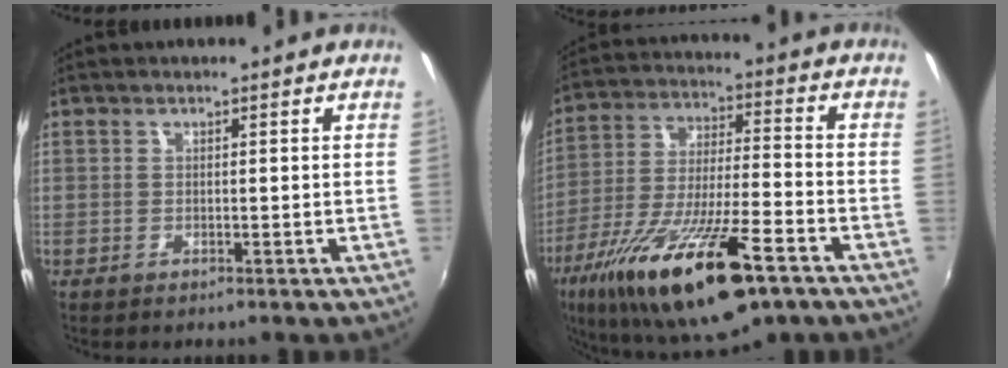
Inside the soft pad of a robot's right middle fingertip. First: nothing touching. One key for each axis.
{"total": 23.7, "fx": -14.1, "fy": 5.8, "fz": 18.1, "tx": -0.351, "ty": -0.058, "tz": -0.242}